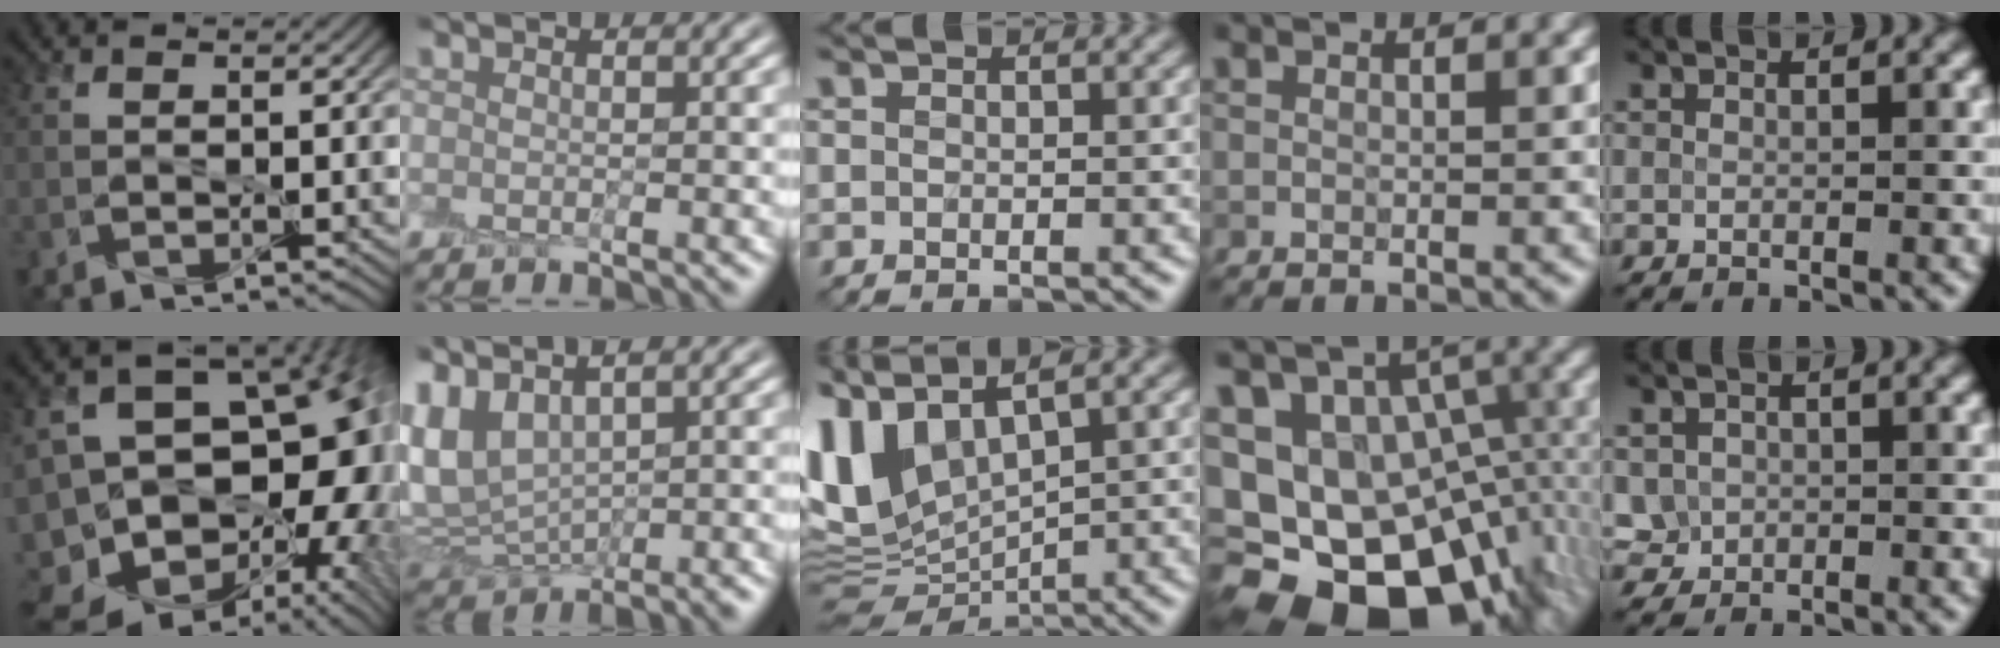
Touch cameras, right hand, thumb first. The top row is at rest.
{"thumb": {"total": 19.9, "force": [-9.2, 12.1, 12.8], "torque": [-0.205, 0.001, -0.113]}, "index": {"total": 6.5, "force": [2.7, 3.7, 4.6], "torque": [-0.111, 0.001, 0.061]}, "middle": {"total": 9.3, "force": [1.5, 5.1, 7.7], "torque": [-0.180, 0.000, 0.032]}, "ring": {"total": 18.4, "force": [-5.4, 12.5, 12.4], "torque": [-0.203, -0.013, -0.061]}, "little": {"total": 2.1, "force": [-0.1, 2.0, 0.6], "torque": [-0.003, -0.002, -0.001]}}